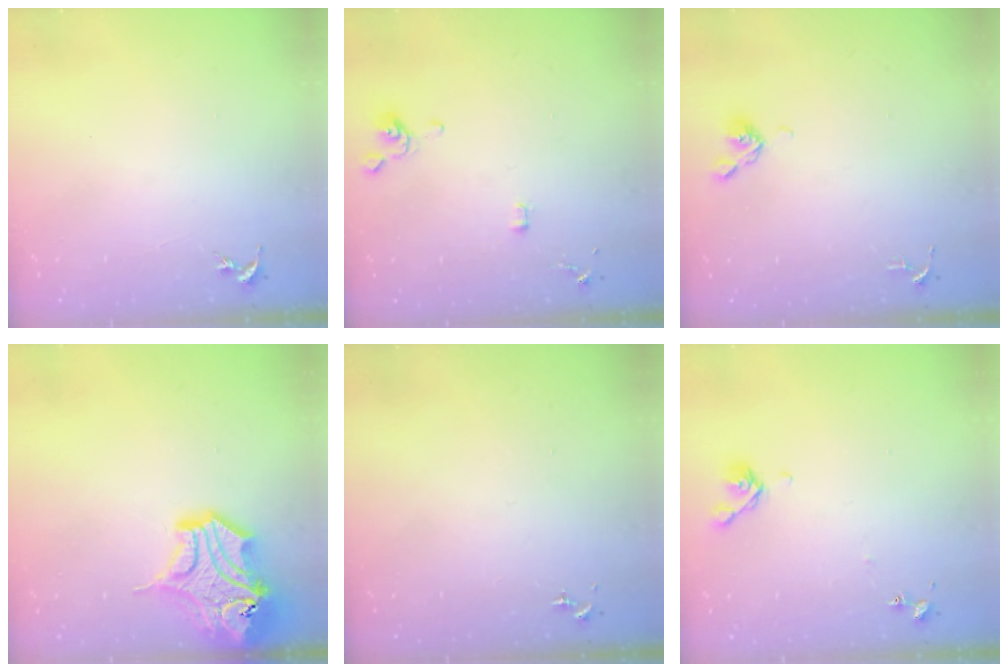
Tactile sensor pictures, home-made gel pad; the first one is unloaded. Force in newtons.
{"total": 4.0, "press": 4.0, "slide": 0.8}
{"total": 4.4, "press": 4.3, "slide": 0.9}
{"total": 17.2, "press": 17.0, "slide": 2.4}
{"total": 0.0}
{"total": 7.1, "press": 7.0, "slide": 0.8}